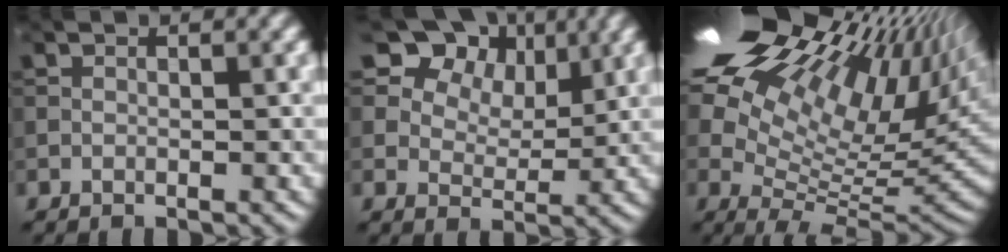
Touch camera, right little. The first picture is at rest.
{"total": 11.0, "force": [6.6, 7.1, 5.2], "torque": [-0.096, 0.000, 0.114]}
{"total": 20.5, "force": [10.6, 8.9, 15.1], "torque": [-0.242, 0.065, 0.186]}